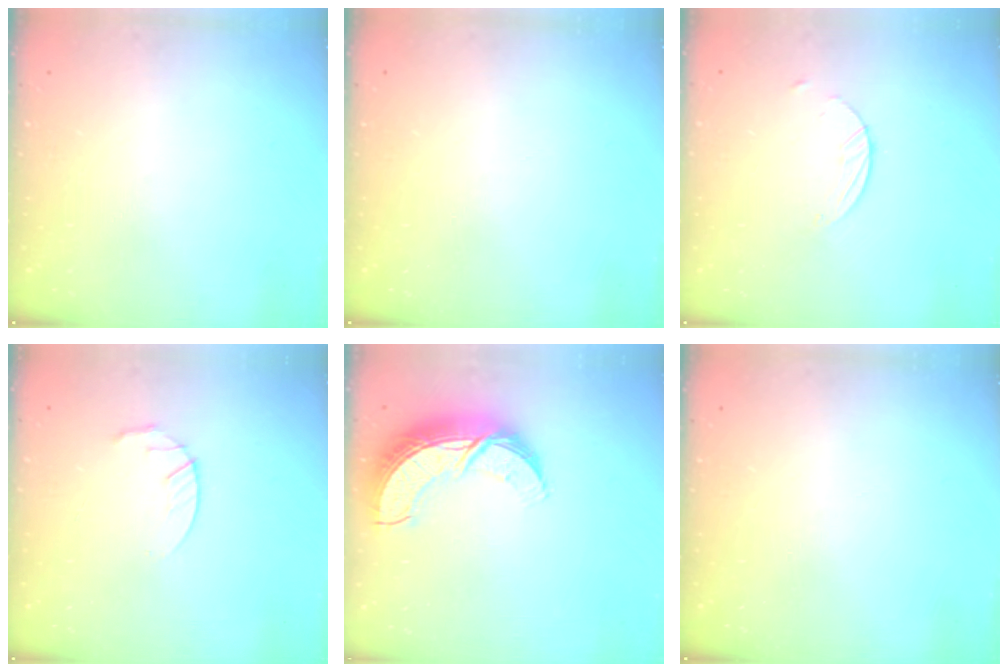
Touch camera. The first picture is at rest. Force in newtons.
{"total": 0.0}
{"total": 1.8, "press": 1.8, "slide": 0.1}
{"total": 3.0, "press": 2.9, "slide": 0.5}
{"total": 11.4, "press": 11.4, "slide": 0.8}
{"total": 0.0}